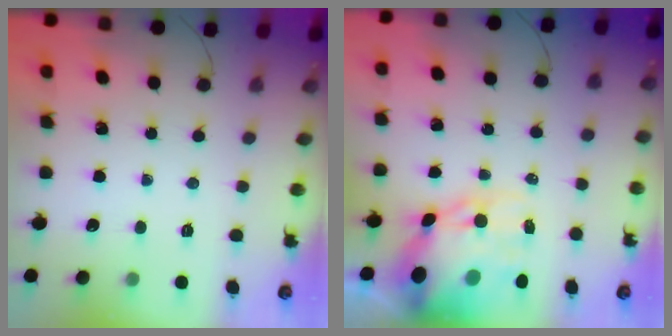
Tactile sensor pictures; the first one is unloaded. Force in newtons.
{"total": 15.9, "press": 15.5, "slide": 3.9}